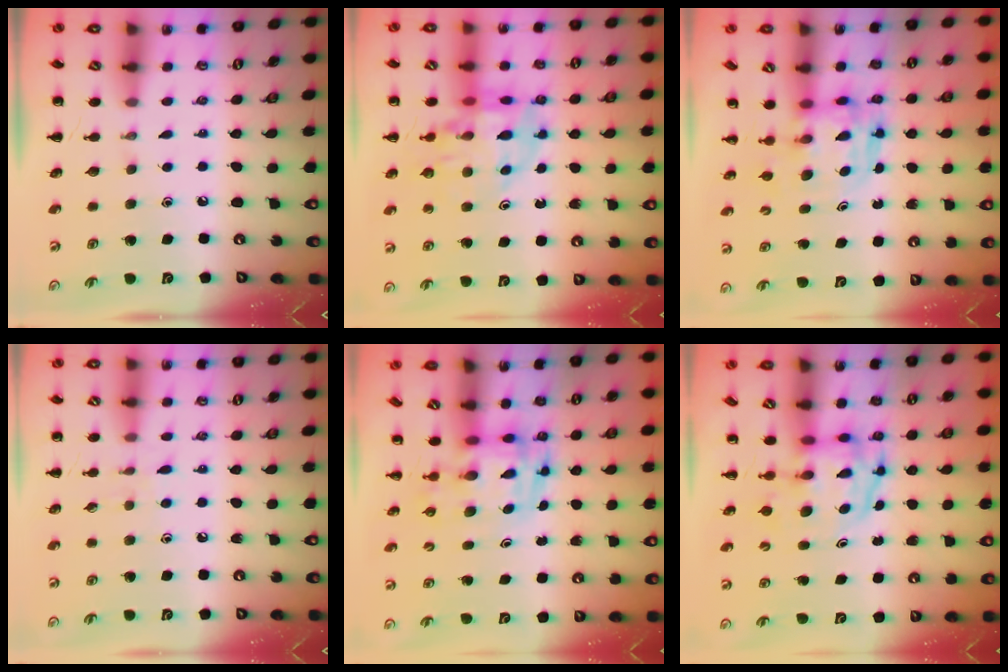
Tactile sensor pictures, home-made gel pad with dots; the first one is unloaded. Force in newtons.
{"total": 11.4, "press": 11.0, "slide": 3.3}
{"total": 3.8, "press": 3.8, "slide": 0.2}
{"total": 4.7, "press": 4.2, "slide": 2.0}
{"total": 3.5, "press": 3.5, "slide": 0.7}
{"total": 3.9, "press": 3.8, "slide": 0.6}